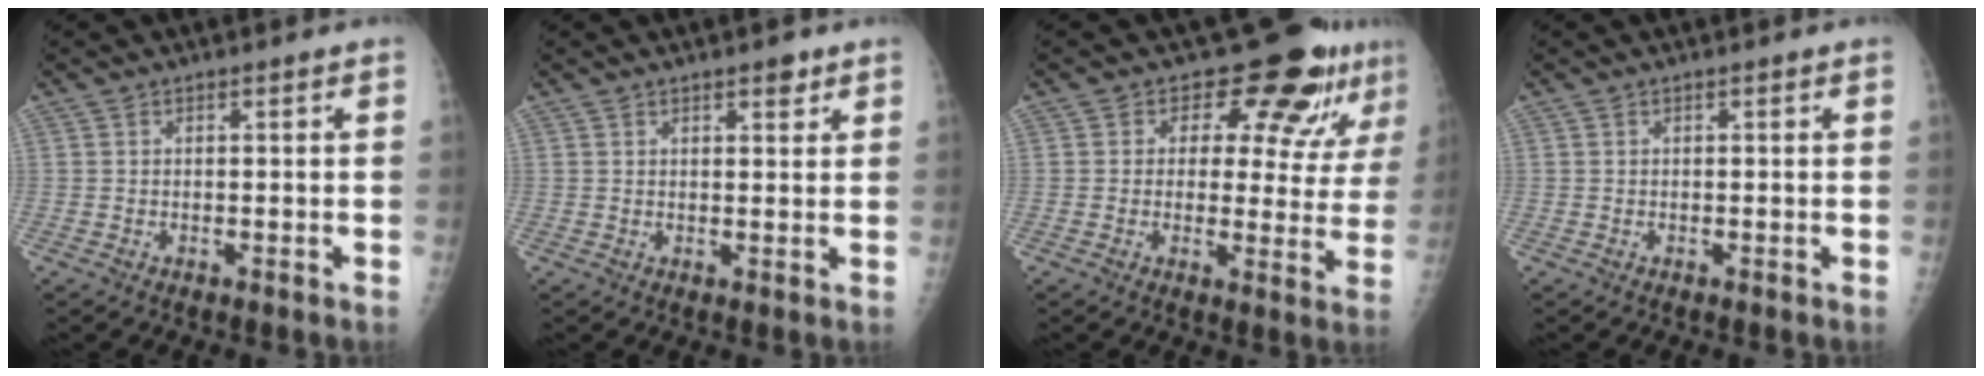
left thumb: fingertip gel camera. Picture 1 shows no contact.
{"total": 2.6, "force": [1.7, 1.1, 1.6], "torque": [-0.011, -0.009, 0.023]}
{"total": 11.8, "force": [8.2, 5.9, 6.0], "torque": [-0.030, -0.049, 0.091]}
{"total": 0.0}